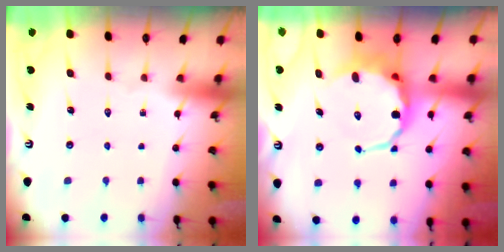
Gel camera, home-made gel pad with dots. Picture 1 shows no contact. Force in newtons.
{"total": 8.9, "press": 8.6, "slide": 2.2}